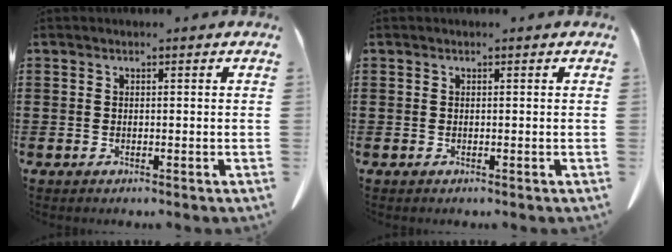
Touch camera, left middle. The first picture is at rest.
{"total": 0.0}